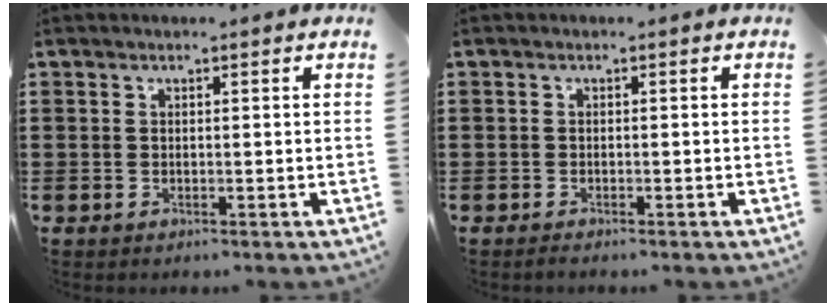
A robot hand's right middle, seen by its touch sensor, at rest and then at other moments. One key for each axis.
{"total": 0.7, "fx": -0.7, "fy": 0.3, "fz": 0.0, "tx": -0.001, "ty": 0.002, "tz": -0.015}